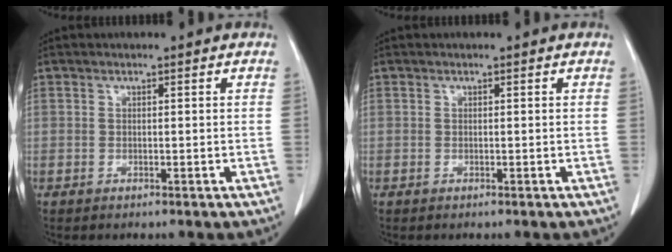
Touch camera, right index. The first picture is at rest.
{"total": 0.0}